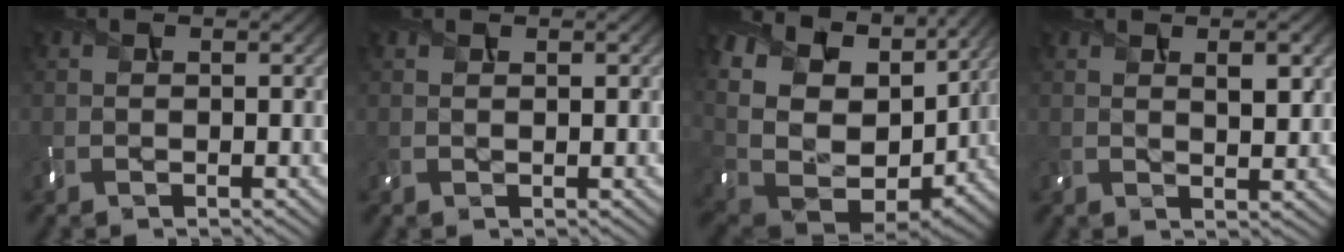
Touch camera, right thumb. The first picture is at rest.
{"total": 0.9, "force": [0.5, 0.4, 0.5], "torque": [-0.014, -0.002, 0.012]}
{"total": 15.9, "force": [5.9, 10.6, 10.2], "torque": [-0.243, 0.005, 0.150]}
{"total": 4.0, "force": [1.7, 1.5, 3.2], "torque": [-0.059, -0.003, 0.032]}